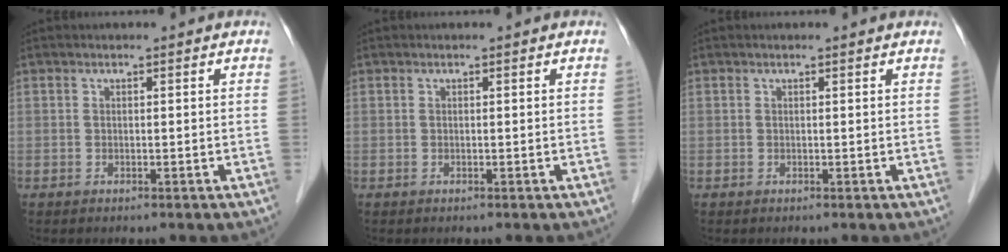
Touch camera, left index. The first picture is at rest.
{"total": 0.0}
{"total": 0.9, "force": [0.8, 0.1, 0.2], "torque": [-0.013, 0.010, 0.007]}